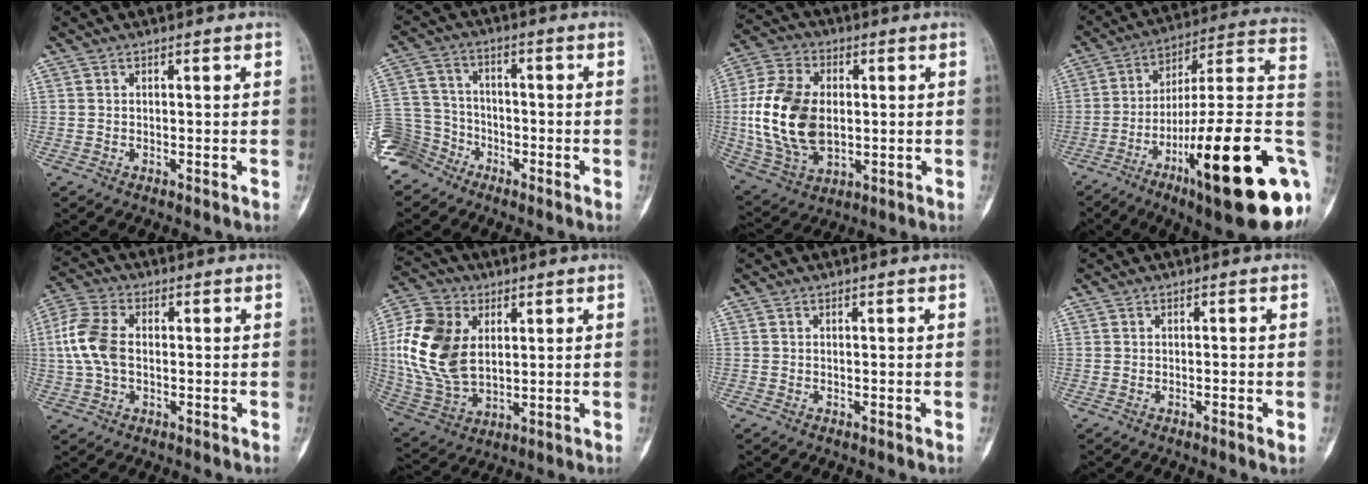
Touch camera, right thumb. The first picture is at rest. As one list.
[{"total": 9.4, "force": [-6.7, 6.6, 0.7], "torque": [-0.009, 0.048, -0.136]}, {"total": 18.0, "force": [0.2, 11.6, 13.8], "torque": [-0.269, -0.002, 0.012]}, {"total": 30.0, "force": [-9.6, 6.5, 27.7], "torque": [-0.345, 0.040, -0.144]}, {"total": 9.4, "force": [0.3, 6.0, 7.3], "torque": [-0.167, 0.017, 0.000]}, {"total": 17.2, "force": [3.0, 11.6, 12.4], "torque": [-0.244, -0.007, 0.060]}, {"total": 0.0}, {"total": 1.3, "force": [-0.5, 0.1, 1.2], "torque": [-0.023, -0.002, -0.008]}]